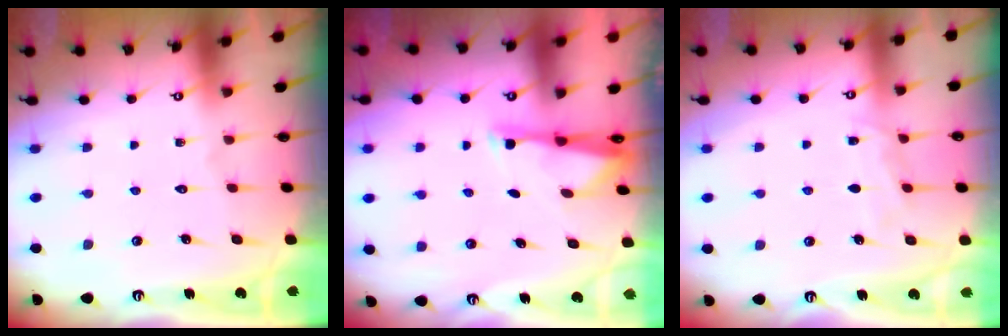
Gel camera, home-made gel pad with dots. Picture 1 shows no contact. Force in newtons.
{"total": 3.0, "press": 2.9, "slide": 0.5}
{"total": 5.7, "press": 5.6, "slide": 0.6}